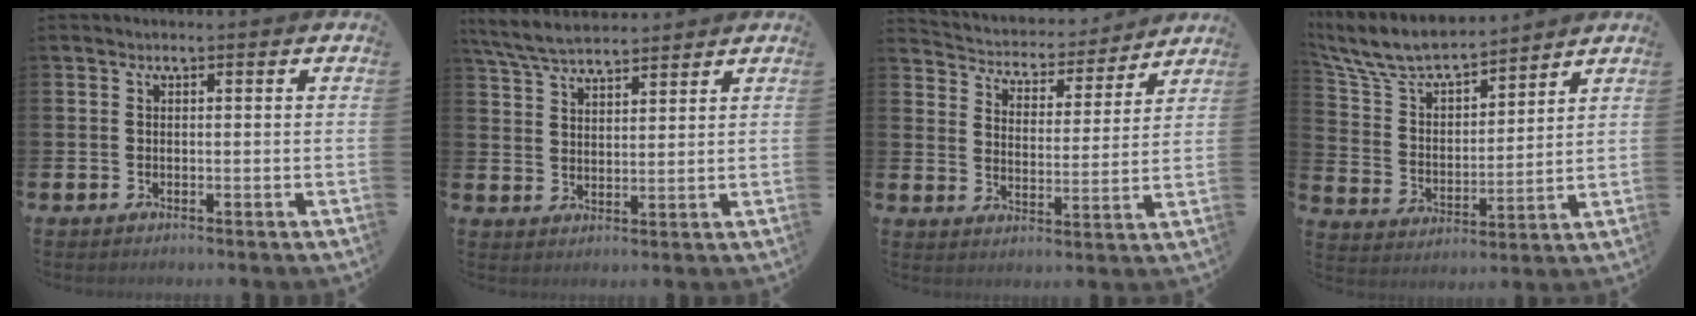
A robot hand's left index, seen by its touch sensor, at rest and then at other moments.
{"total": 5.7, "force": [5.4, 1.0, 1.5], "torque": [-0.052, -0.017, 0.101]}
{"total": 4.4, "force": [4.2, 1.5, 0.1], "torque": [-0.034, -0.038, 0.066]}
{"total": 8.8, "force": [7.9, 2.3, 3.0], "torque": [-0.100, -0.051, 0.141]}